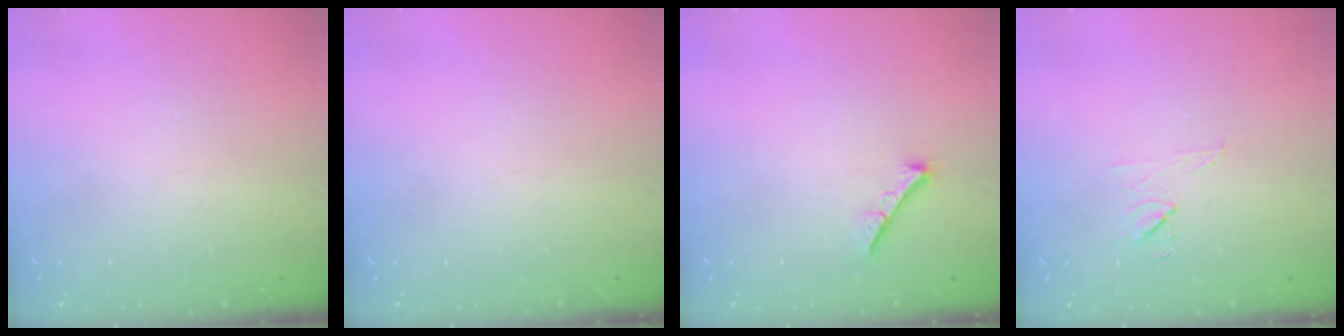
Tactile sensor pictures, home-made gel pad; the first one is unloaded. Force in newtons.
{"total": 0.0}
{"total": 0.0}
{"total": 5.9, "press": 5.9, "slide": 0.9}